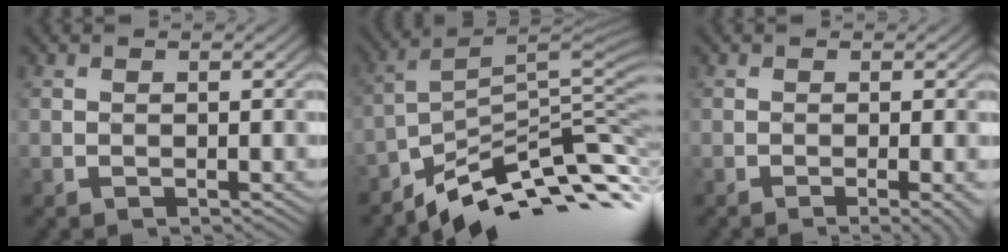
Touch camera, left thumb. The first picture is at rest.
{"total": 9.6, "force": [-5.9, 2.7, 7.1], "torque": [-0.129, 0.006, -0.102]}
{"total": 3.1, "force": [-1.1, 0.5, 2.9], "torque": [-0.034, 0.006, -0.021]}